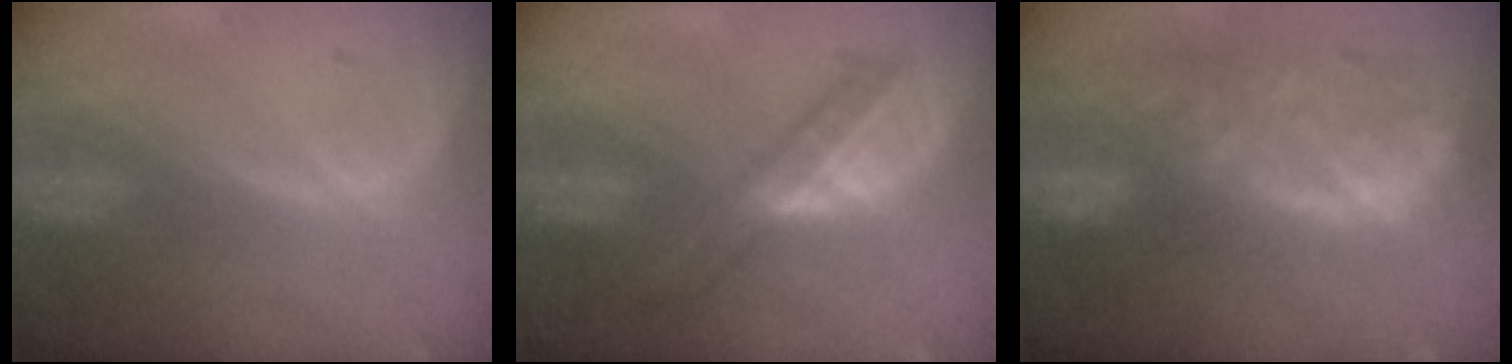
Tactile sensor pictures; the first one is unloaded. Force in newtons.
{"total": 5.9, "press": 5.1, "slide": 2.8}
{"total": 11.7, "press": 9.8, "slide": 6.4}